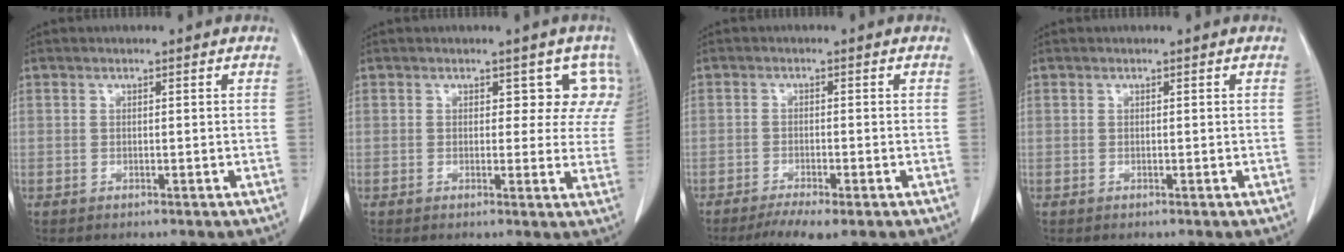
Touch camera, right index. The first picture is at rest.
{"total": 5.4, "force": [3.2, 3.6, 2.5], "torque": [0.003, -0.001, 0.015]}
{"total": 4.9, "force": [-3.5, 0.6, 3.4], "torque": [-0.055, -0.011, -0.055]}
{"total": 0.0}